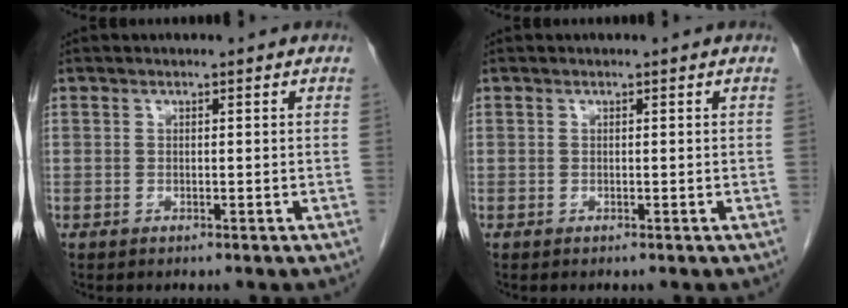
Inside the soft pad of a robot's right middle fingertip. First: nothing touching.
{"total": 0.0}